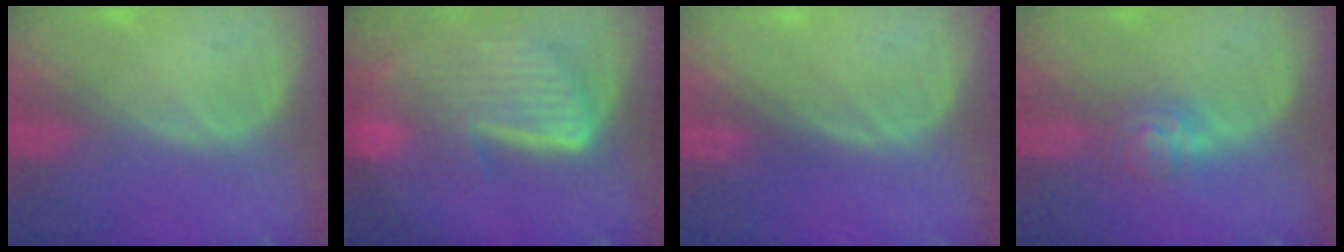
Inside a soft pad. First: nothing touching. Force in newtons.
{"total": 9.3, "press": 8.0, "slide": 4.6}
{"total": 0.0}
{"total": 3.9, "press": 3.6, "slide": 1.3}